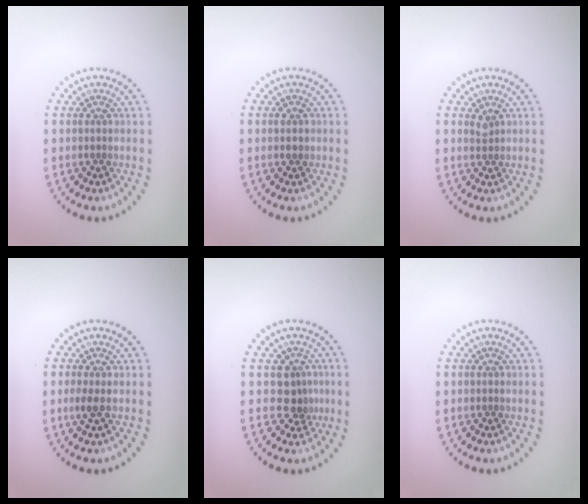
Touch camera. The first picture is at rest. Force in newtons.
{"total": 1.4, "press": 1.4, "slide": 0.2}
{"total": 0.9, "press": 0.6, "slide": 0.6}
{"total": 1.0, "press": 0.9, "slide": 0.3}
{"total": 2.4, "press": 1.9, "slide": 1.5}
{"total": 0.0}